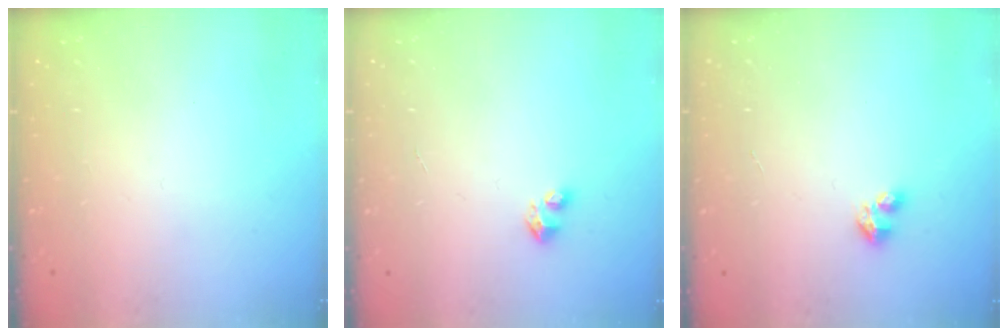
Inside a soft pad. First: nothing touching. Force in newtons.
{"total": 3.0, "press": 2.9, "slide": 0.2}
{"total": 3.4, "press": 3.4, "slide": 0.4}